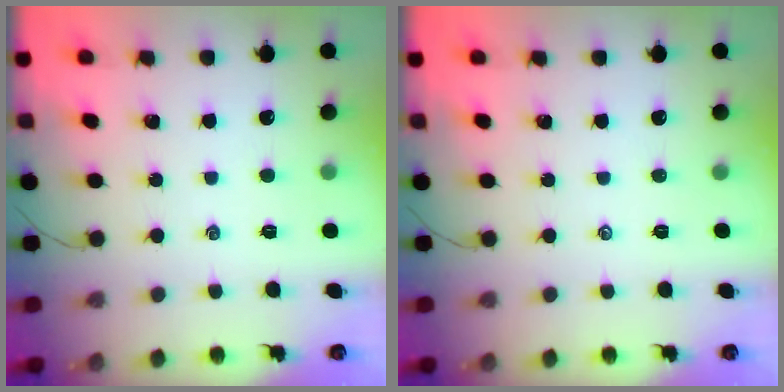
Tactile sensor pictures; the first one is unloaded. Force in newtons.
{"total": 0.0}